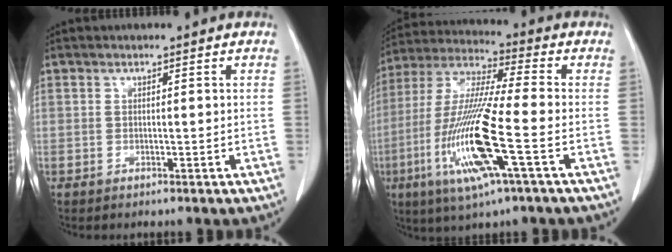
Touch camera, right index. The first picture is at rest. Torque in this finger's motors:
{"motor_torque": [2.14, 0.00, 0.63, 0.19]}